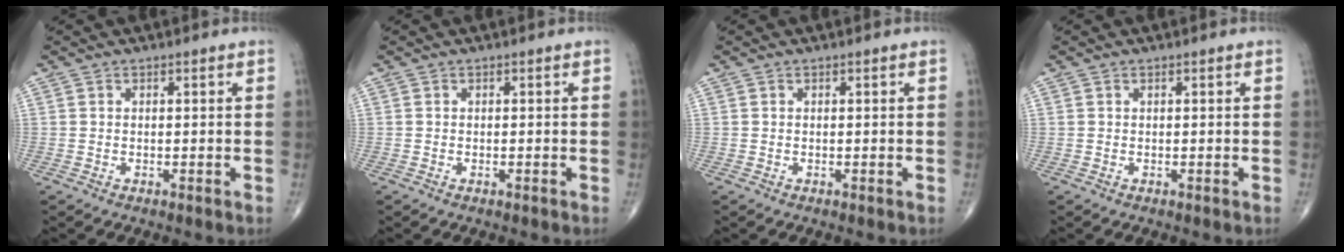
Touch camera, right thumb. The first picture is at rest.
{"total": 0.0}
{"total": 0.0}
{"total": 0.0}